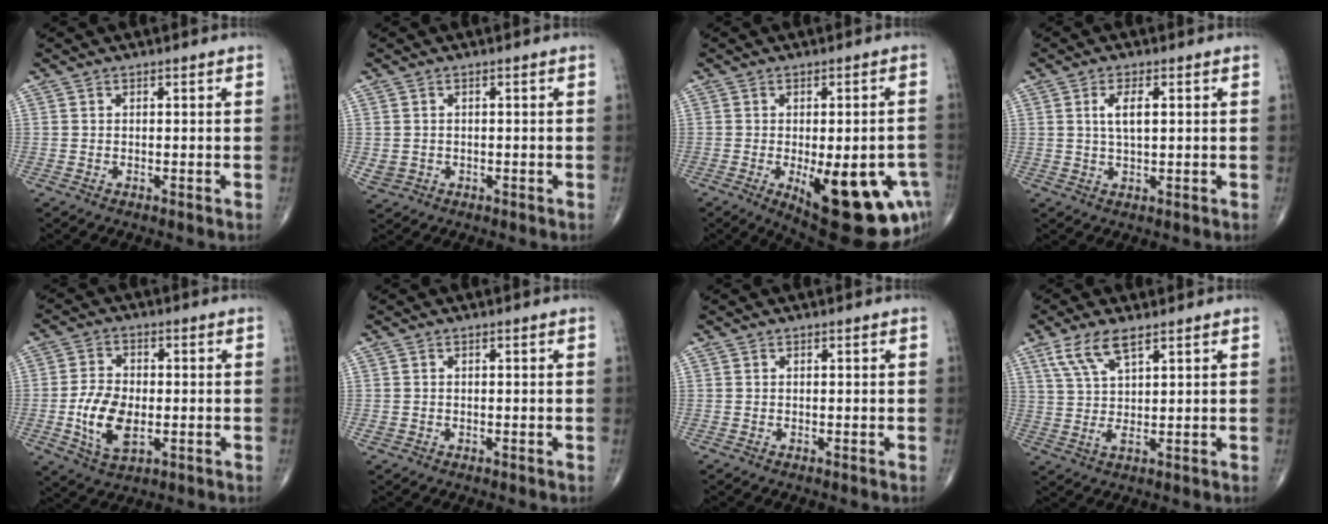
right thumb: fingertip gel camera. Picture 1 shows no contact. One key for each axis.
{"total": 2.1, "fx": -0.3, "fy": 1.9, "fz": 0.8, "tx": -0.010, "ty": 0.002, "tz": 0.001}
{"total": 20.7, "fx": -7.3, "fy": 8.1, "fz": 17.6, "tx": -0.167, "ty": -0.002, "tz": -0.077}
{"total": 4.2, "fx": 1.0, "fy": 1.6, "fz": 3.8, "tx": -0.067, "ty": -0.001, "tz": 0.019}
{"total": 9.7, "fx": -1.8, "fy": 5.5, "fz": 7.7, "tx": -0.140, "ty": 0.000, "tz": -0.032}
{"total": 0.7, "fx": -0.2, "fy": 0.7, "fz": 0.2, "tx": -0.003, "ty": 0.001, "tz": -0.002}
{"total": 0.0}
{"total": 7.0, "fx": 4.1, "fy": 1.9, "fz": 5.3, "tx": -0.112, "ty": -0.007, "tz": 0.088}